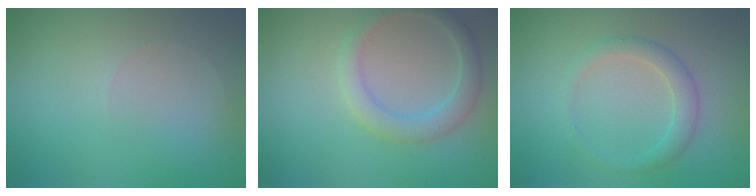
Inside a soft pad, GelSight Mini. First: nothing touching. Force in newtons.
{"total": 2.7, "press": 2.7, "slide": 0.2}
{"total": 1.5, "press": 1.5, "slide": 0.0}